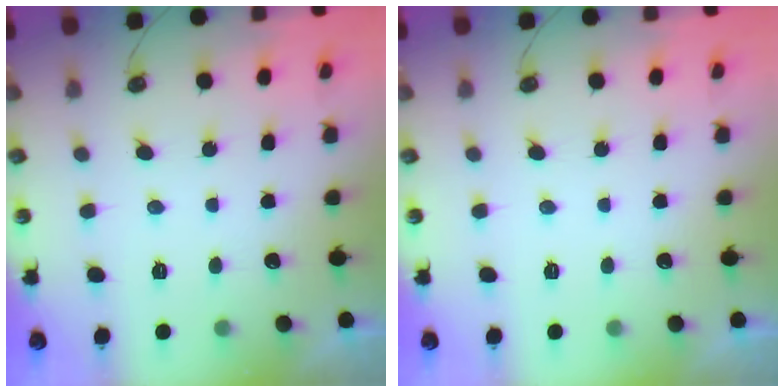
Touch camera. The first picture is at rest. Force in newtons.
{"total": 0.0}